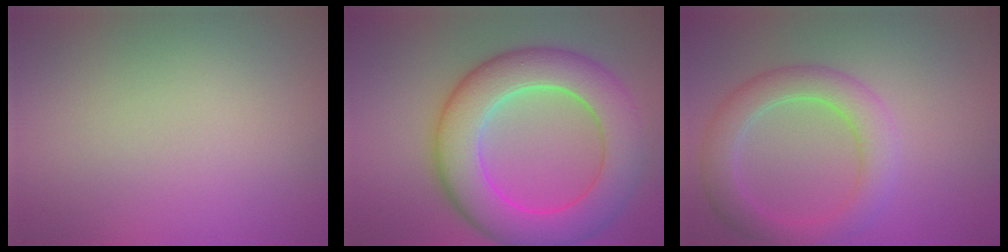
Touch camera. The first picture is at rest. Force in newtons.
{"total": 10.4, "press": 10.4, "slide": 0.1}
{"total": 4.4, "press": 4.4, "slide": 0.2}